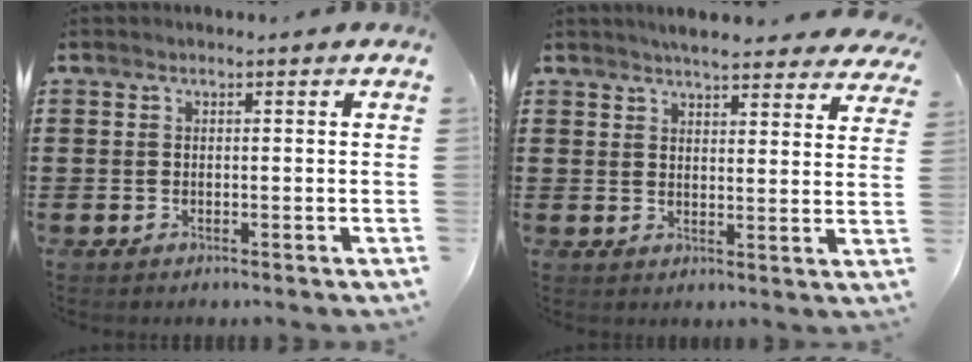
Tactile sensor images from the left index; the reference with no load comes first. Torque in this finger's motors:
{"motor_torque": [2.00, 0.14, 0.19, -0.01]}